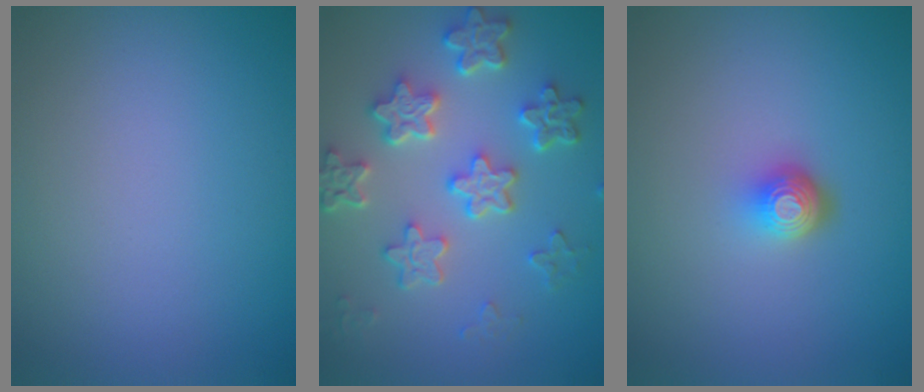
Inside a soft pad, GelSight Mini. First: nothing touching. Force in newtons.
{"total": 6.2, "press": 4.9, "slide": 3.9}
{"total": 2.2, "press": 1.5, "slide": 1.6}